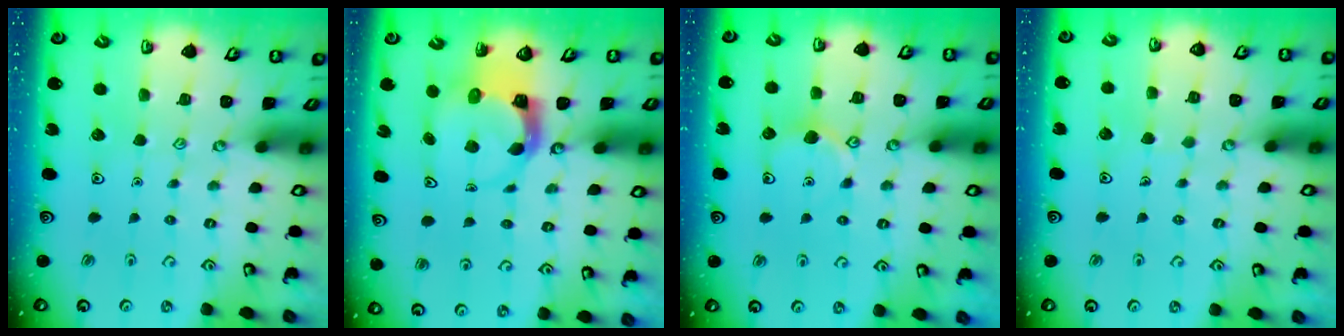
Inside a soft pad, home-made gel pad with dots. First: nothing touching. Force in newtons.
{"total": 5.6, "press": 5.6, "slide": 0.8}
{"total": 5.1, "press": 5.1, "slide": 0.8}
{"total": 2.5, "press": 2.5, "slide": 0.2}